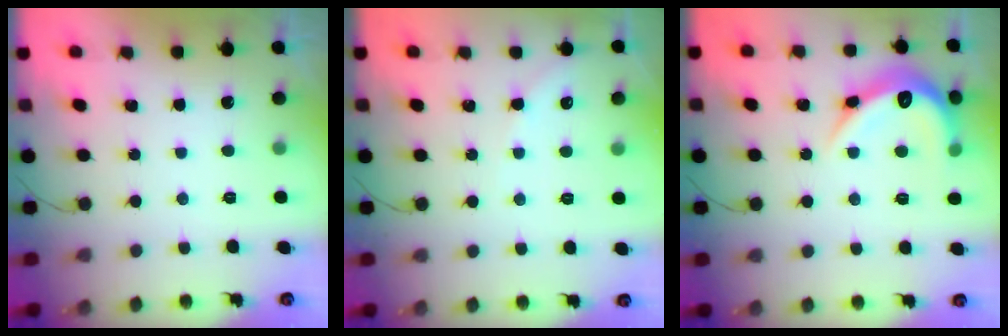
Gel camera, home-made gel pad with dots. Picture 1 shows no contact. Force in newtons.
{"total": 3.0, "press": 3.0, "slide": 0.5}
{"total": 14.4, "press": 14.4, "slide": 0.5}